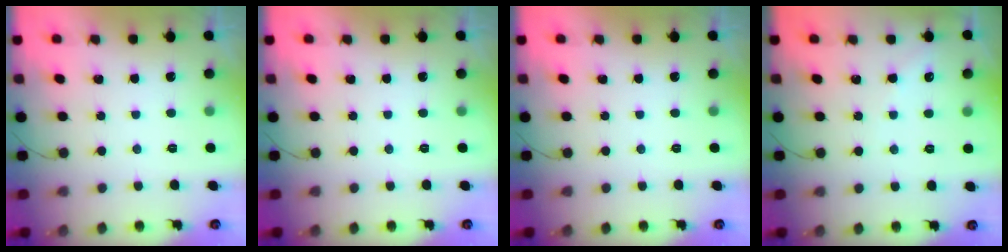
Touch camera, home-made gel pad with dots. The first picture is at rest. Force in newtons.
{"total": 0.0}
{"total": 0.0}
{"total": 3.0, "press": 3.0, "slide": 0.4}